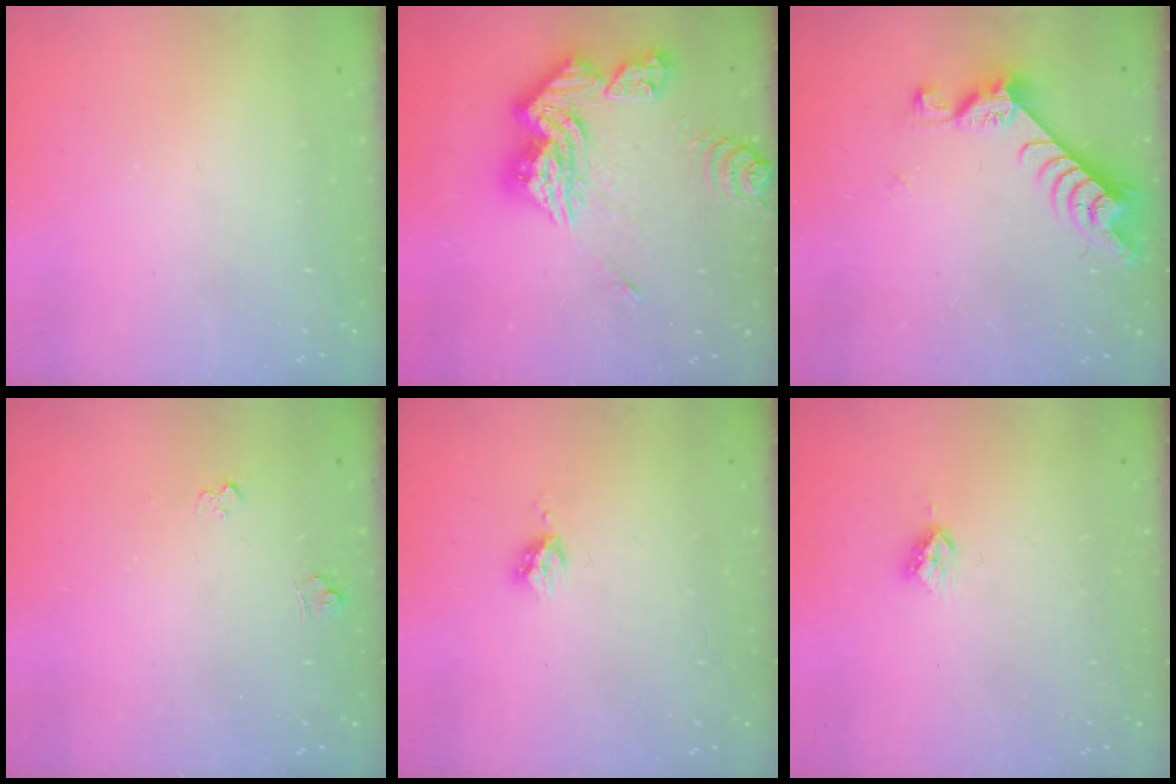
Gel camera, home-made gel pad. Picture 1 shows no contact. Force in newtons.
{"total": 18.2, "press": 18.1, "slide": 1.9}
{"total": 7.2, "press": 7.2, "slide": 1.0}
{"total": 3.6, "press": 3.6, "slide": 0.4}
{"total": 3.7, "press": 3.7, "slide": 0.5}
{"total": 4.4, "press": 4.3, "slide": 0.6}